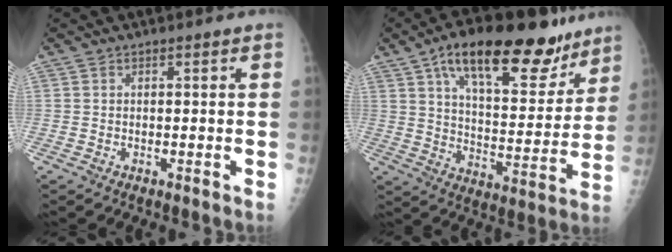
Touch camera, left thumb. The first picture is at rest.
{"total": 23.8, "force": [15.0, 9.8, 15.7], "torque": [-0.199, -0.039, 0.236]}